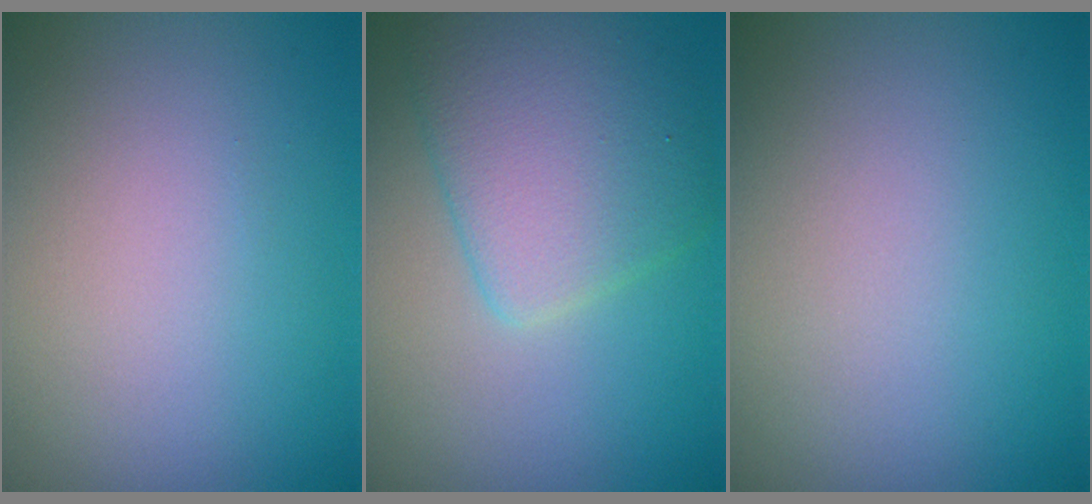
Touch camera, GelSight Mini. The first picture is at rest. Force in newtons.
{"total": 5.6, "press": 5.6, "slide": 0.2}
{"total": 0.0}